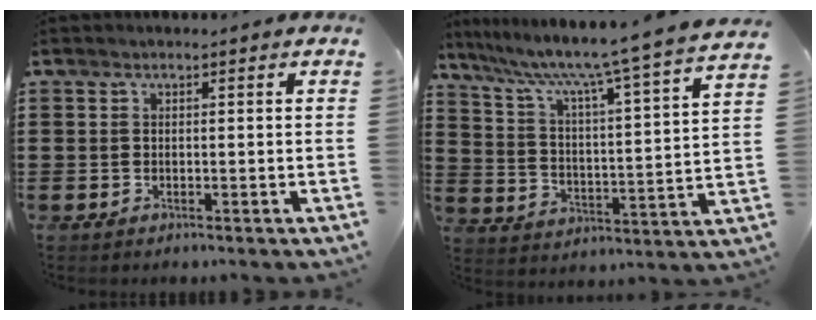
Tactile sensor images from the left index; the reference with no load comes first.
{"total": 7.1, "force": [5.9, -1.1, 3.9], "torque": [-0.100, -0.055, 0.085]}